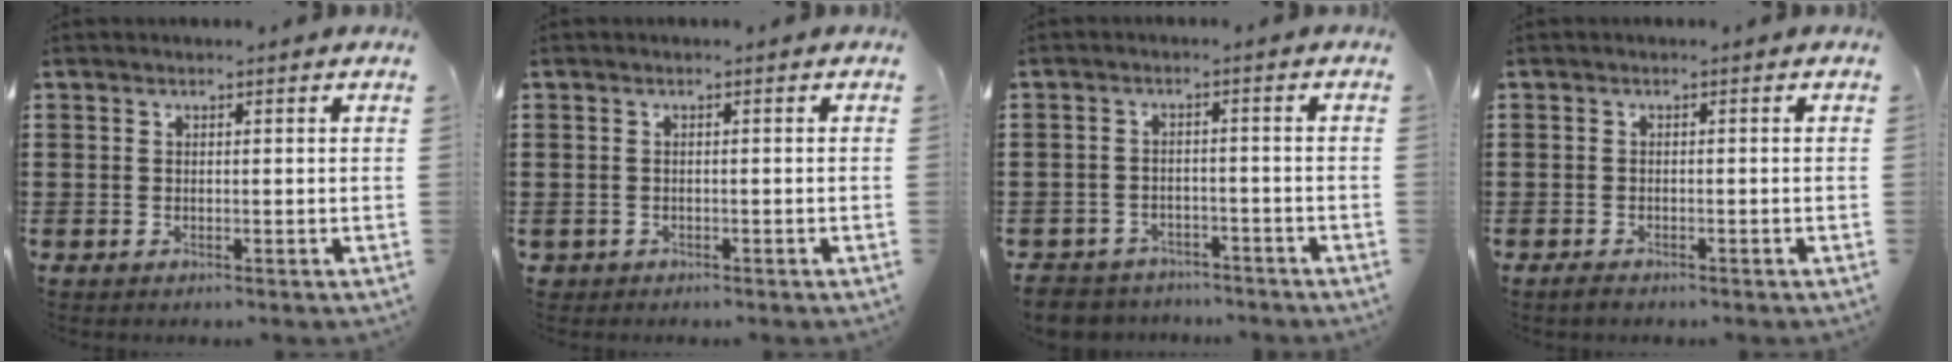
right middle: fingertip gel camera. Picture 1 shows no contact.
{"total": 0.9, "force": [-0.6, 0.6, -0.1], "torque": [0.000, 0.003, -0.016]}
{"total": 3.9, "force": [-3.7, 1.0, -0.2], "torque": [-0.008, 0.002, -0.083]}
{"total": 1.0, "force": [-0.9, 0.5, 0.3], "torque": [-0.009, -0.001, -0.018]}